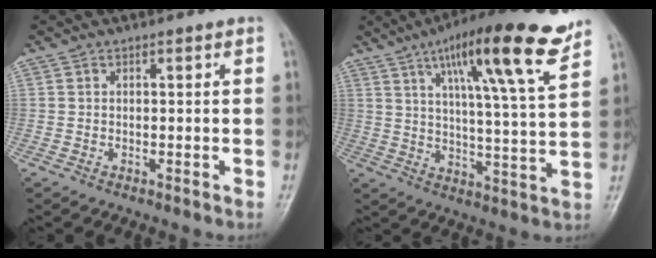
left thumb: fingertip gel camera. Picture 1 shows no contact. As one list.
[{"total": 18.4, "force": [11.0, 2.4, 14.5], "torque": [-0.209, -0.046, 0.169]}]